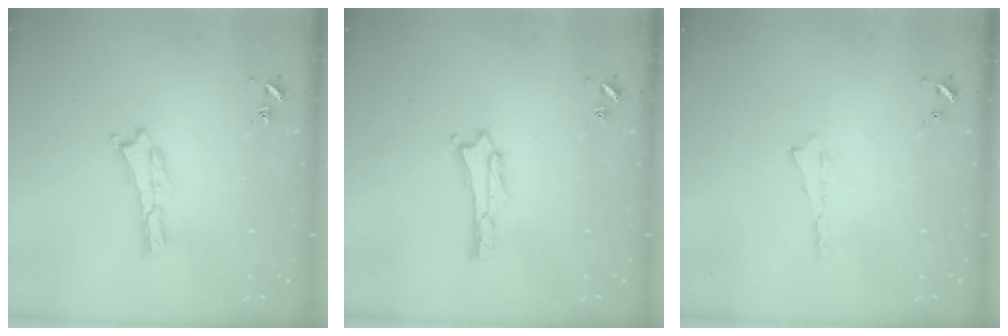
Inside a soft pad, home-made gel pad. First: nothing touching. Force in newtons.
{"total": 1.6, "press": 1.6, "slide": 0.2}
{"total": 0.0}